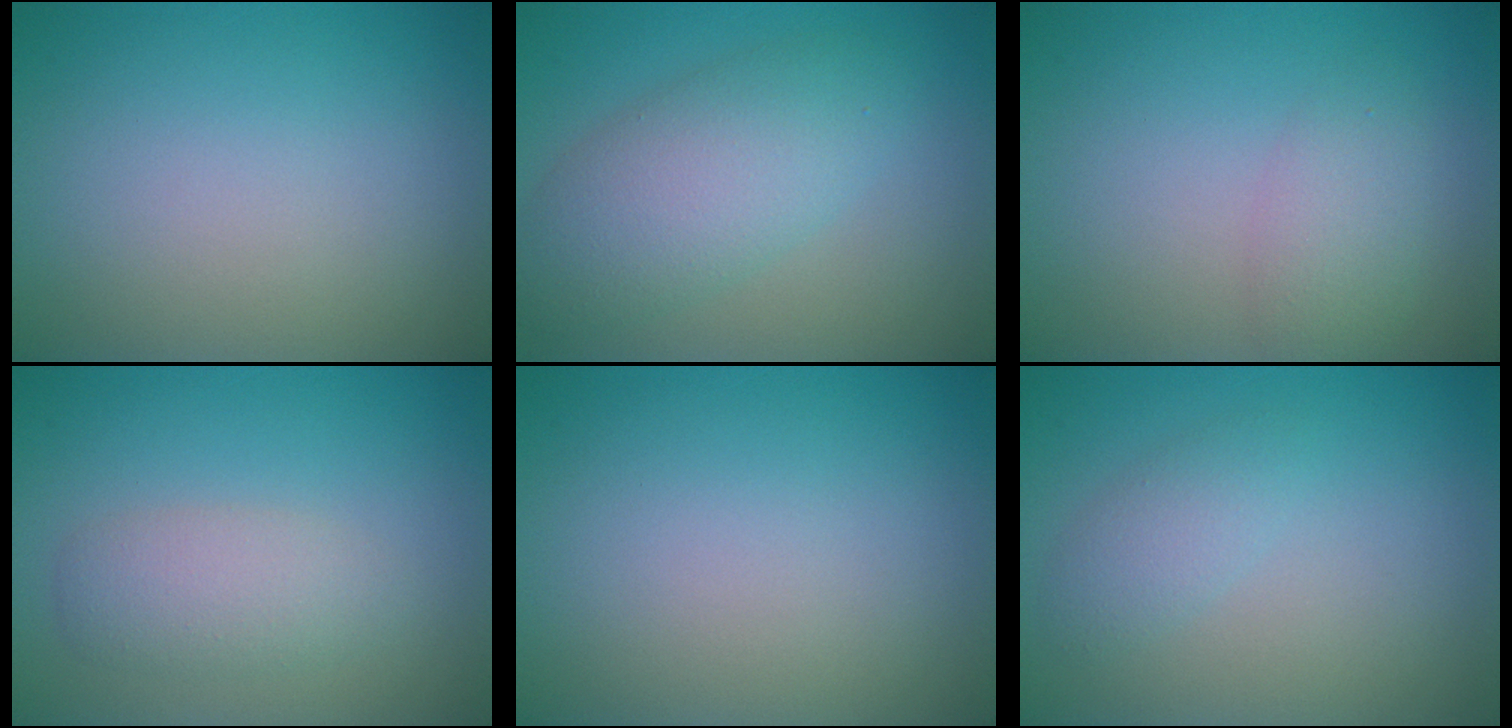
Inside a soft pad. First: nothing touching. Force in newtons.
{"total": 5.6, "press": 5.6, "slide": 0.2}
{"total": 2.4, "press": 2.4, "slide": 0.1}
{"total": 2.8, "press": 2.8, "slide": 0.2}
{"total": 0.0}
{"total": 1.7, "press": 1.7, "slide": 0.1}